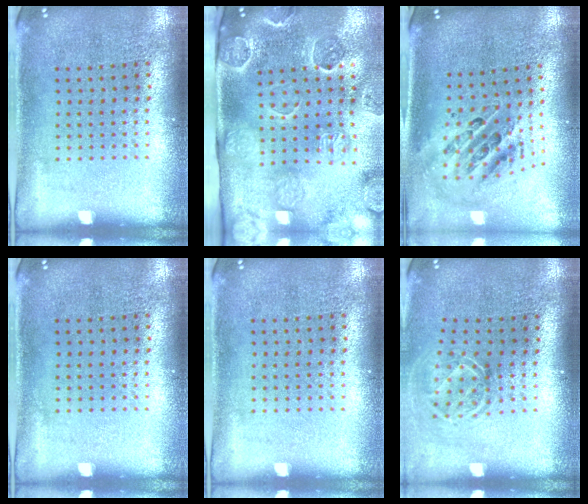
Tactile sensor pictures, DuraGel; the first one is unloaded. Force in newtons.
{"total": 3.2, "press": 3.1, "slide": 0.7}
{"total": 1.4, "press": 1.3, "slide": 0.7}
{"total": 0.0}
{"total": 0.0}
{"total": 1.7, "press": 1.1, "slide": 1.3}